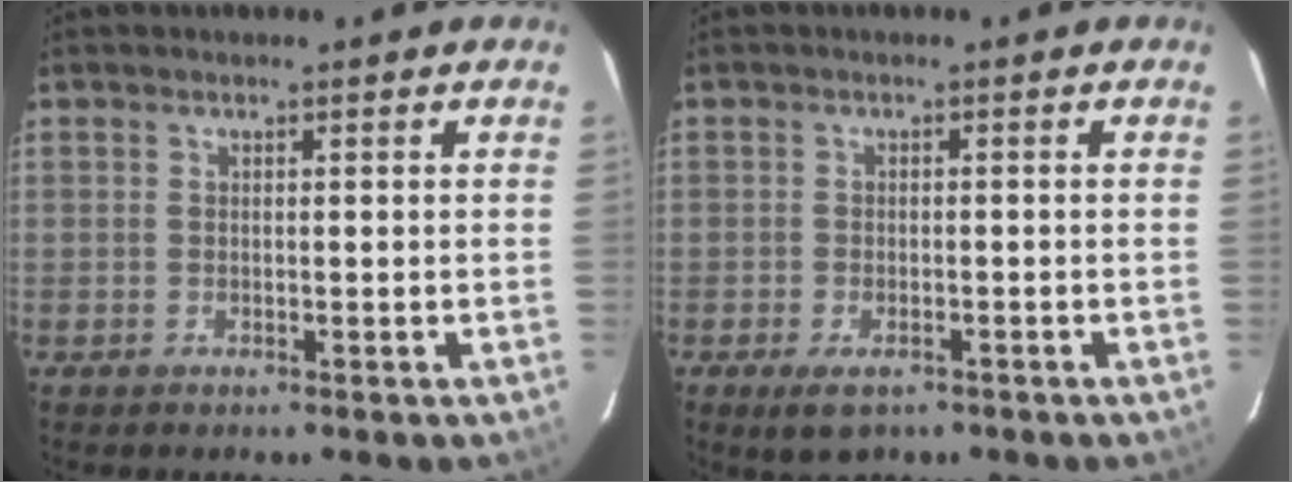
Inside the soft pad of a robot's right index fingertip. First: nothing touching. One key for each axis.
{"total": 4.5, "fx": -2.8, "fy": 2.3, "fz": 2.7, "tx": -0.058, "ty": -0.014, "tz": -0.044}